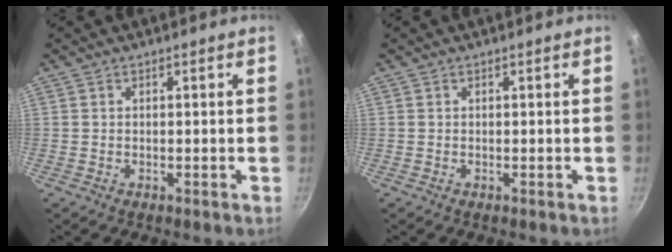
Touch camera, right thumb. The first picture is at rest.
{"total": 0.0}